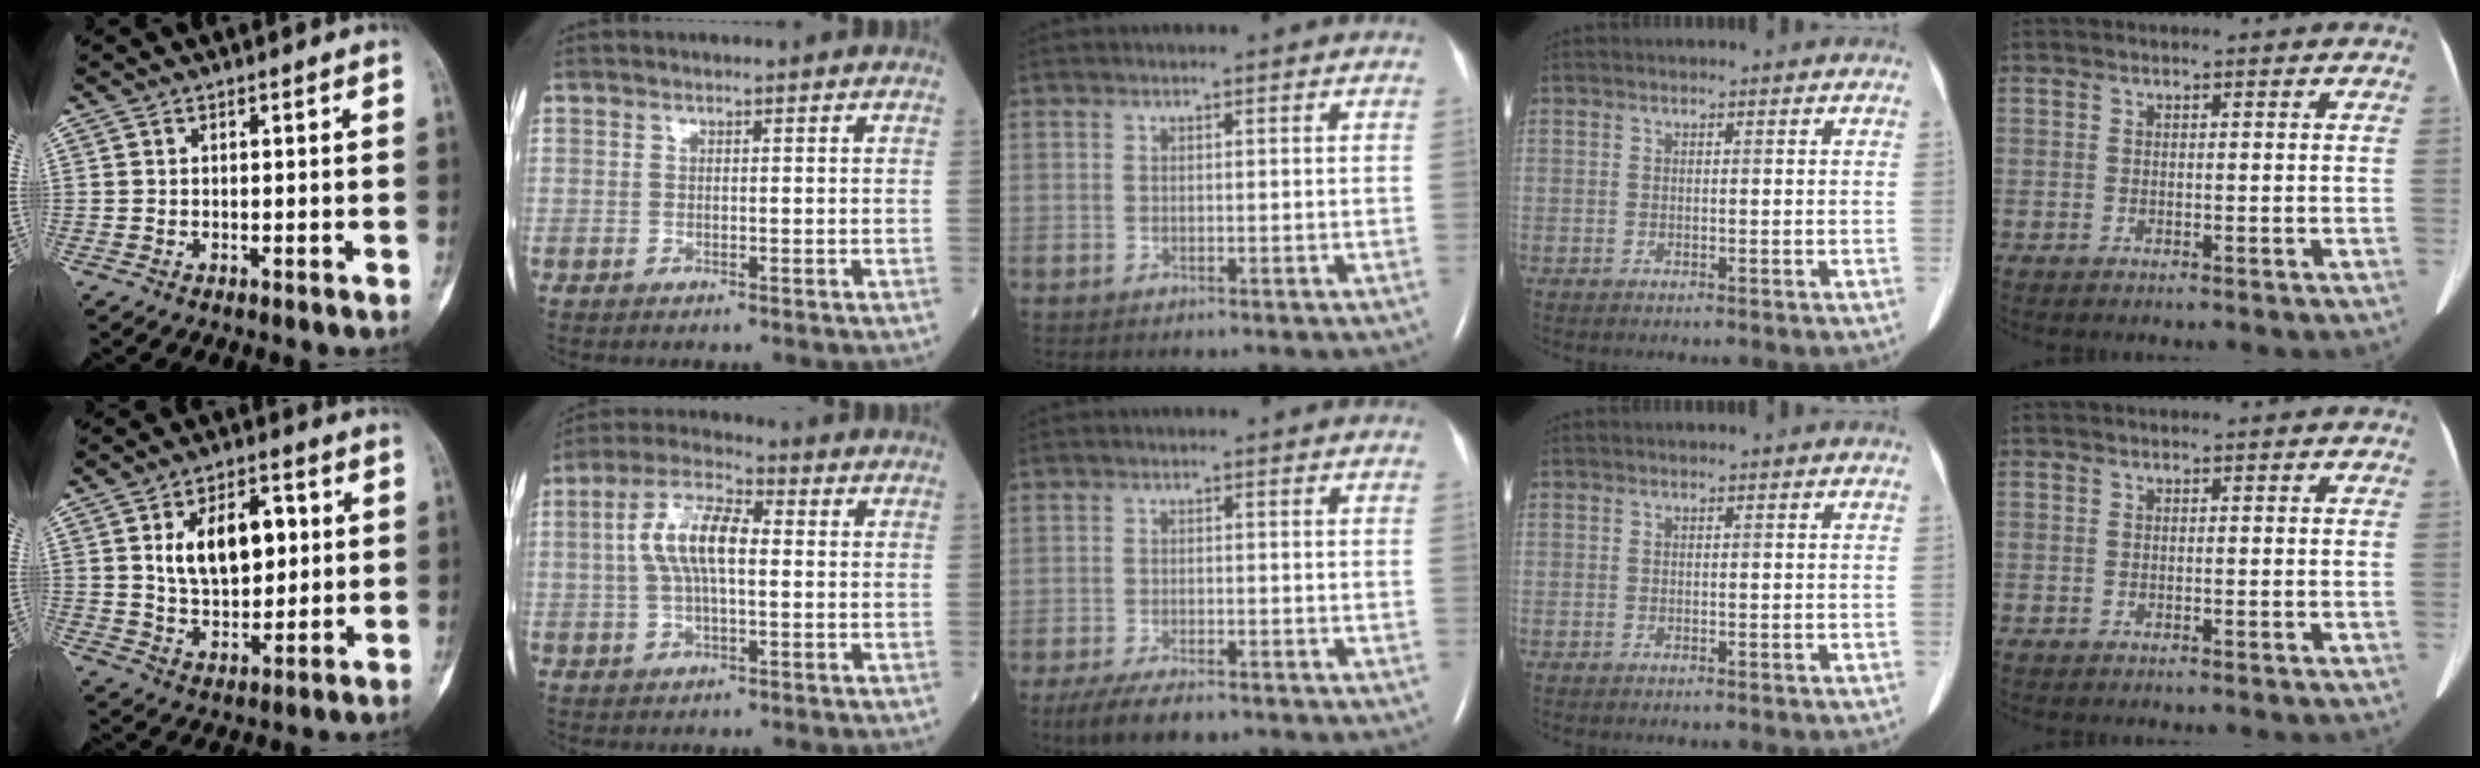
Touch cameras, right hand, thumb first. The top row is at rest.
{"thumb": {"total": 13.2, "force": [2.8, 7.8, 10.2], "torque": [-0.132, -0.005, 0.051]}, "index": {"total": 8.8, "force": [0.8, 3.1, 8.2], "torque": [-0.170, 0.021, 0.009]}, "middle": {"total": 6.5, "force": [-4.9, 2.0, 3.8], "torque": [-0.068, -0.012, -0.077]}}